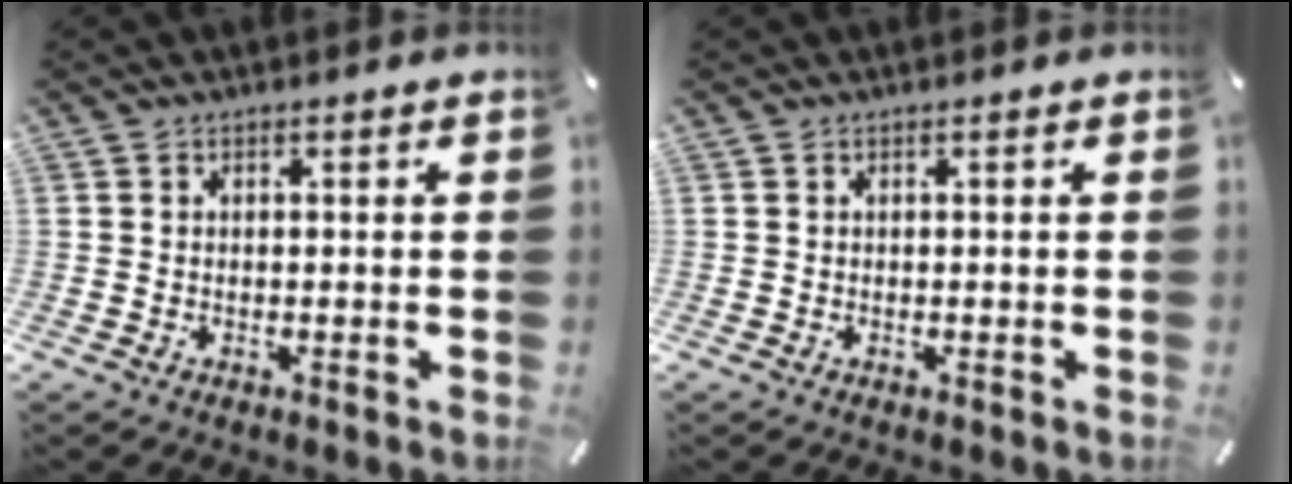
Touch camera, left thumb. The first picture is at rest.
{"total": 0.0}